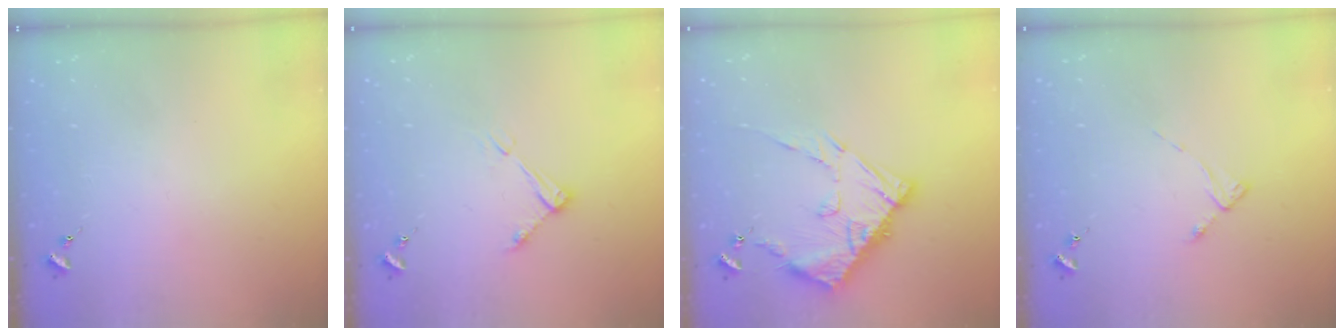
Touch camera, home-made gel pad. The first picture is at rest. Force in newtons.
{"total": 6.5, "press": 6.4, "slide": 0.5}
{"total": 14.4, "press": 14.3, "slide": 1.4}
{"total": 2.7, "press": 2.7, "slide": 0.4}